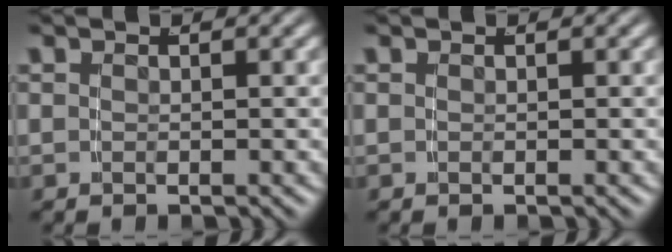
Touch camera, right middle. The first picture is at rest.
{"total": 0.0}